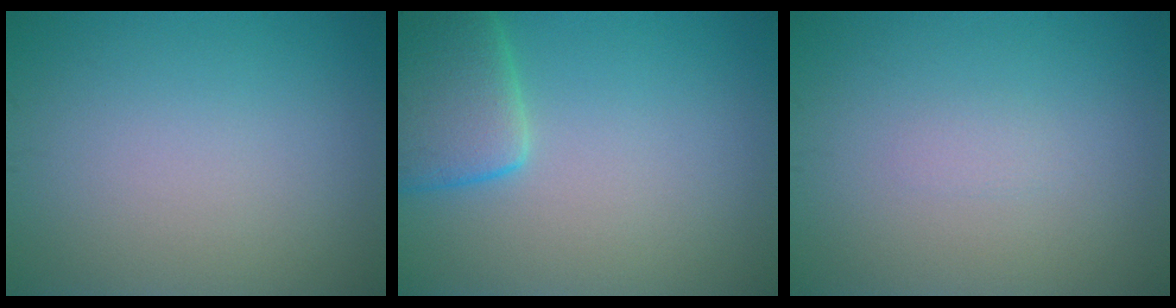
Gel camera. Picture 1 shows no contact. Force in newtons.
{"total": 5.2, "press": 5.2, "slide": 0.4}
{"total": 0.7, "press": 0.7, "slide": 0.1}